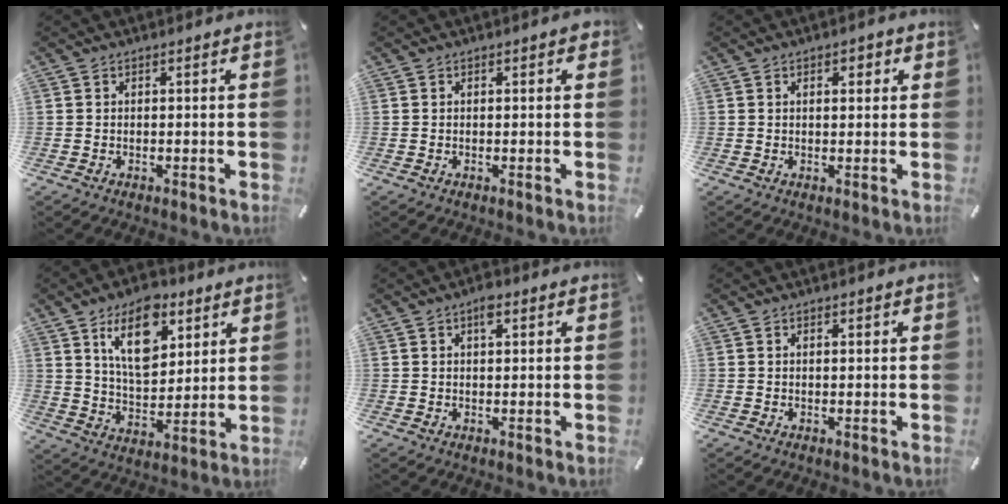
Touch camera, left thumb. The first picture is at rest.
{"total": 1.0, "force": [0.3, 0.5, 0.8], "torque": [-0.007, 0.001, 0.002]}
{"total": 2.5, "force": [0.8, 1.4, 1.9], "torque": [-0.023, 0.001, 0.007]}
{"total": 14.9, "force": [8.0, 8.6, 9.3], "torque": [-0.145, -0.026, 0.142]}
{"total": 3.1, "force": [1.4, 1.4, 2.3], "torque": [-0.034, -0.001, 0.020]}
{"total": 0.7, "force": [0.3, 0.4, 0.5], "torque": [-0.009, 0.003, 0.005]}